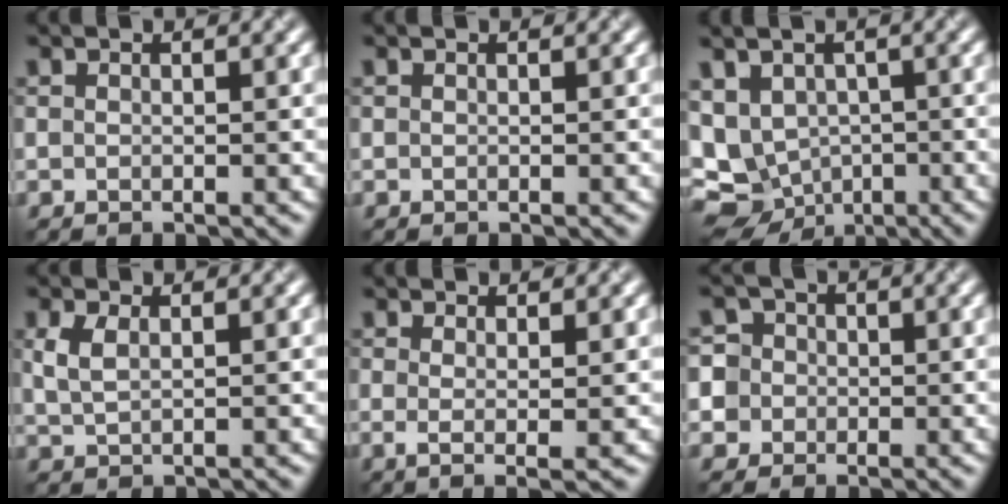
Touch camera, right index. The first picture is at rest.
{"total": 0.0}
{"total": 9.3, "force": [-2.8, 7.5, 4.6], "torque": [-0.091, -0.009, -0.028]}
{"total": 1.8, "force": [0.3, 0.9, 1.5], "torque": [-0.037, 0.007, 0.018]}
{"total": 2.0, "force": [0.1, 0.4, 1.9], "torque": [-0.026, -0.006, 0.006]}
{"total": 5.9, "force": [0.0, 5.7, 1.4], "torque": [-0.030, 0.040, -0.019]}